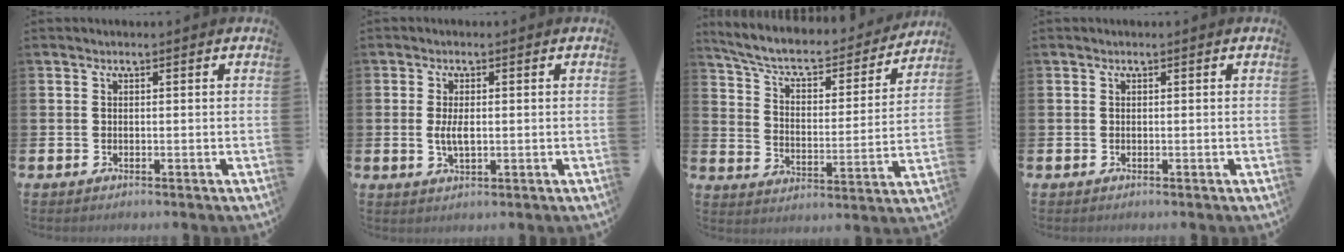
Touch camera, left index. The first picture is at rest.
{"total": 2.9, "force": [0.1, 1.3, 2.6], "torque": [-0.040, -0.001, -0.003]}
{"total": 7.2, "force": [6.4, 2.0, 2.7], "torque": [-0.080, -0.048, 0.104]}
{"total": 0.0}